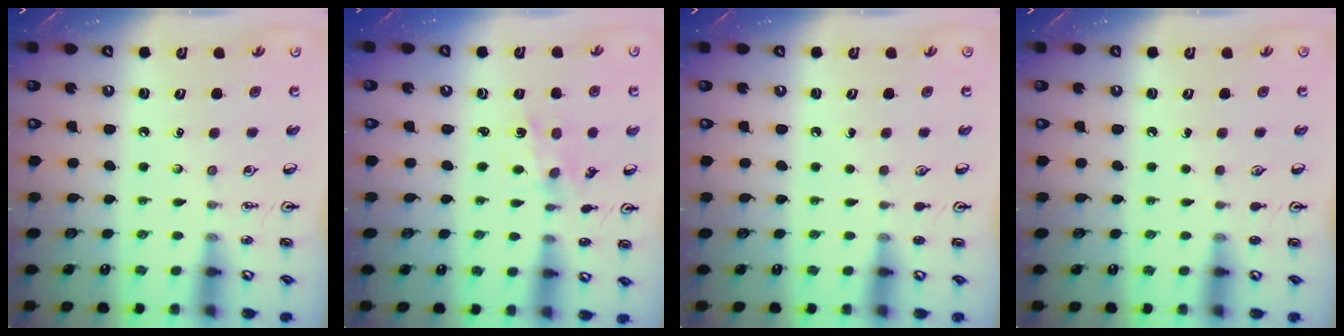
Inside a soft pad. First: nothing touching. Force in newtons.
{"total": 0.8, "press": 0.8, "slide": 0.2}
{"total": 0.0}
{"total": 0.0}